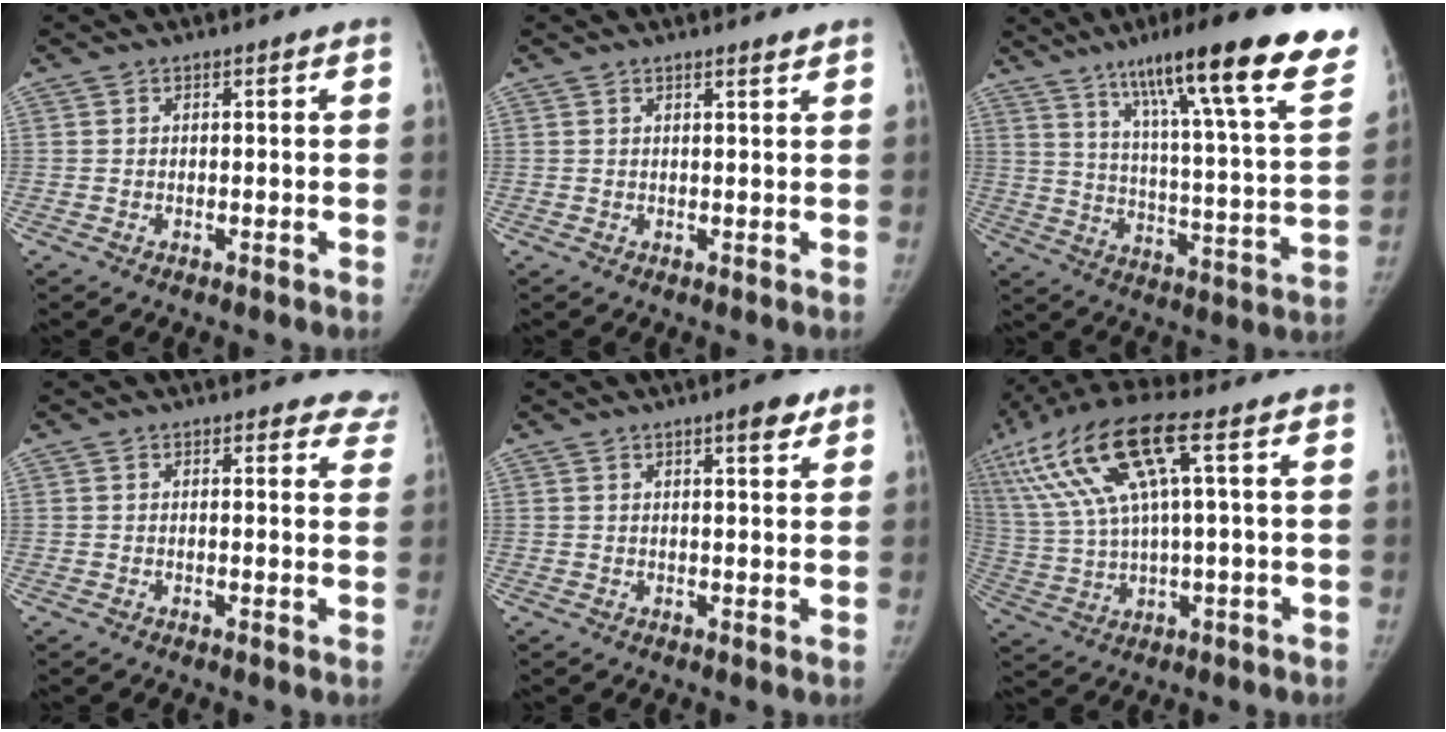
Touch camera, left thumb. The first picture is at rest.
{"total": 0.9, "force": [0.7, -0.1, 0.5], "torque": [-0.010, -0.004, 0.013]}
{"total": 27.6, "force": [17.5, 3.6, 21.0], "torque": [-0.298, -0.052, 0.255]}
{"total": 6.2, "force": [5.5, 2.7, 0.5], "torque": [0.047, -0.021, 0.030]}
{"total": 4.0, "force": [2.5, 1.1, 3.0], "torque": [-0.034, -0.012, 0.031]}
{"total": 18.0, "force": [6.3, 4.3, 16.2], "torque": [-0.361, 0.019, 0.122]}